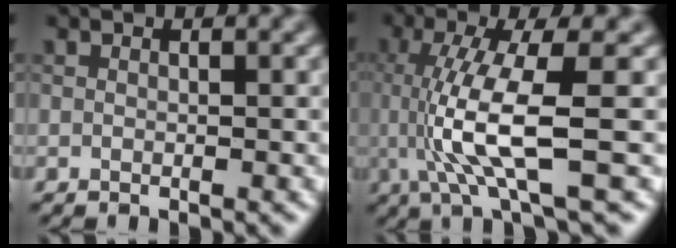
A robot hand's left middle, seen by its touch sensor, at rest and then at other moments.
{"total": 7.6, "force": [-0.9, 1.6, 7.4], "torque": [-0.152, -0.009, -0.010]}